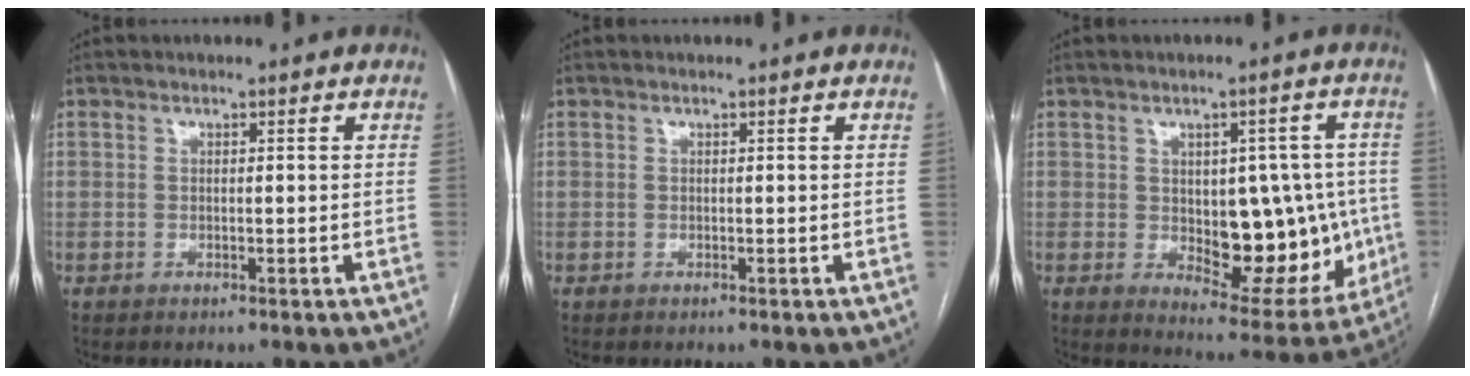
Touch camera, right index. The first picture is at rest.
{"total": 0.0}
{"total": 15.1, "force": [-1.0, 7.4, 13.1], "torque": [-0.157, 0.008, 0.007]}